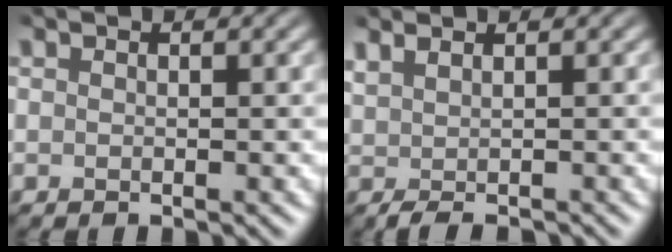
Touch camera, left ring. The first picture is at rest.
{"total": 1.6, "force": [0.1, 0.3, 1.6], "torque": [-0.030, 0.002, 0.007]}